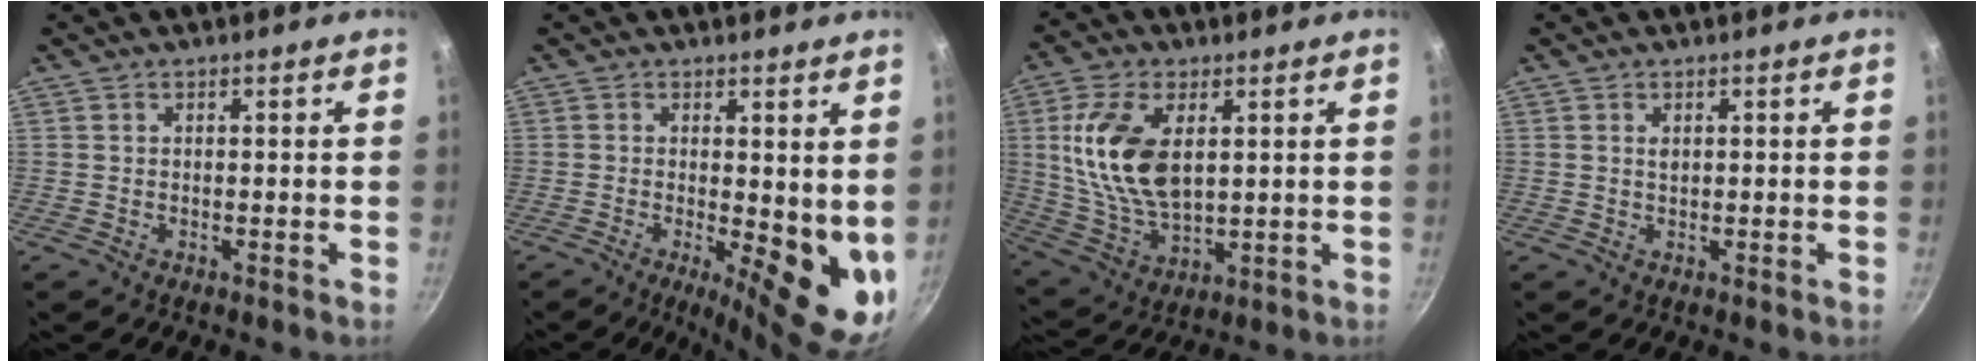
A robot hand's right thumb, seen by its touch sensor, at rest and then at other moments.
{"total": 12.3, "force": [-0.4, 4.6, 11.4], "torque": [-0.128, -0.023, 0.003]}
{"total": 15.6, "force": [3.4, 8.7, 12.5], "torque": [-0.232, -0.015, 0.075]}
{"total": 1.0, "force": [0.4, 0.6, 0.7], "torque": [-0.011, 0.001, 0.007]}